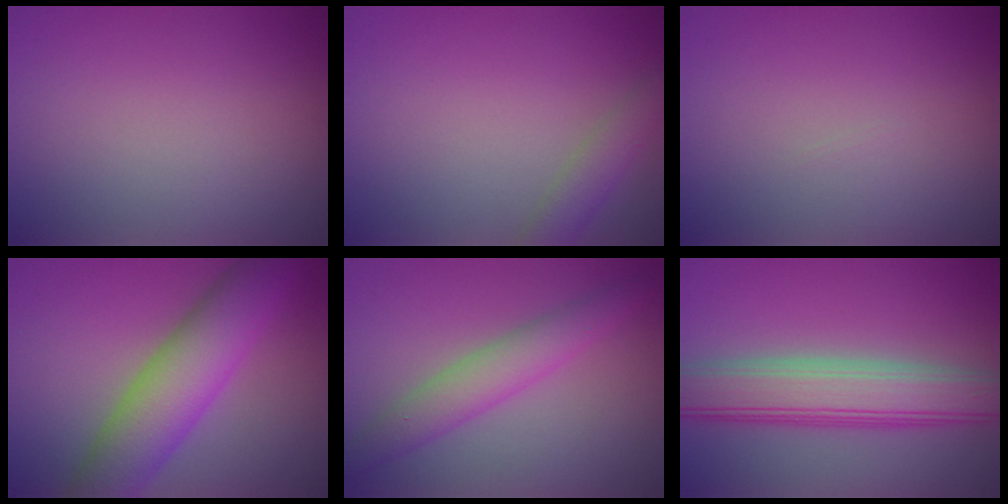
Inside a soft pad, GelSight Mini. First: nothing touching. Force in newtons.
{"total": 2.3, "press": 2.3, "slide": 0.1}
{"total": 0.0}
{"total": 8.0, "press": 8.0, "slide": 0.1}
{"total": 3.6, "press": 3.6, "slide": 0.0}
{"total": 7.1, "press": 7.1, "slide": 0.3}